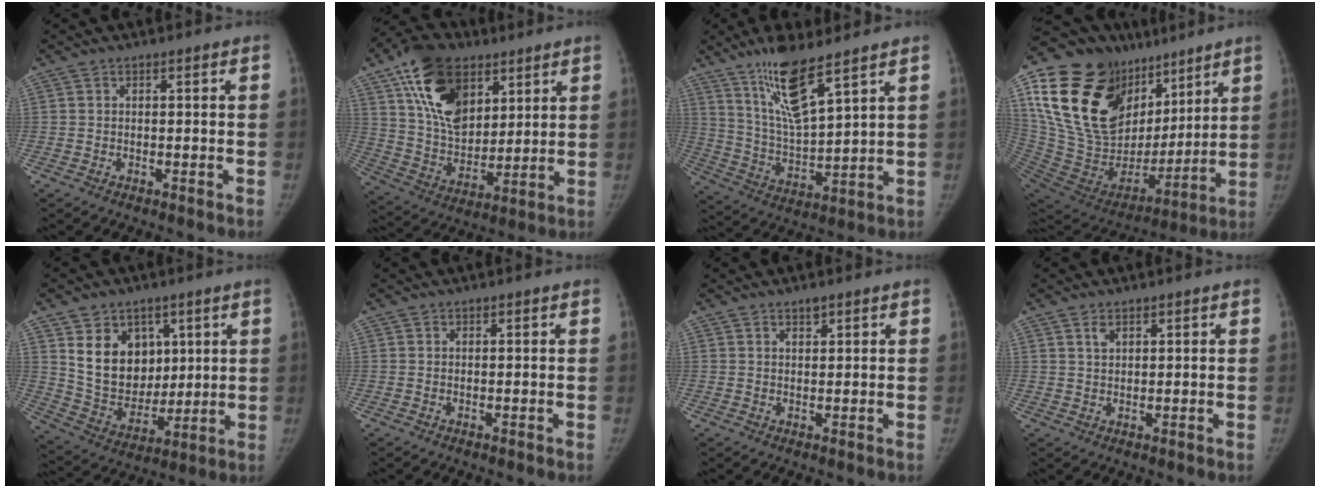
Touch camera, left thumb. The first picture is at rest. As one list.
[{"total": 19.6, "force": [9.5, 12.2, 12.1], "torque": [-0.185, -0.035, 0.170]}, {"total": 13.0, "force": [8.7, 2.6, 9.3], "torque": [-0.167, -0.057, 0.179]}, {"total": 33.5, "force": [16.0, 20.1, 21.4], "torque": [-0.365, -0.004, 0.297]}, {"total": 14.5, "force": [5.4, 11.0, 7.7], "torque": [-0.084, -0.038, 0.117]}, {"total": 0.0}, {"total": 1.5, "force": [1.1, 0.7, 0.7], "torque": [-0.003, -0.007, 0.017]}, {"total": 2.0, "force": [1.3, 1.2, 1.0], "torque": [-0.014, -0.006, 0.027]}]